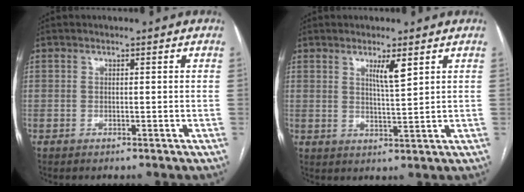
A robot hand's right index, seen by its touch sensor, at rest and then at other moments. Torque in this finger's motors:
{"motor_torque": [0.03, 0.05, 0.06, 0.04]}